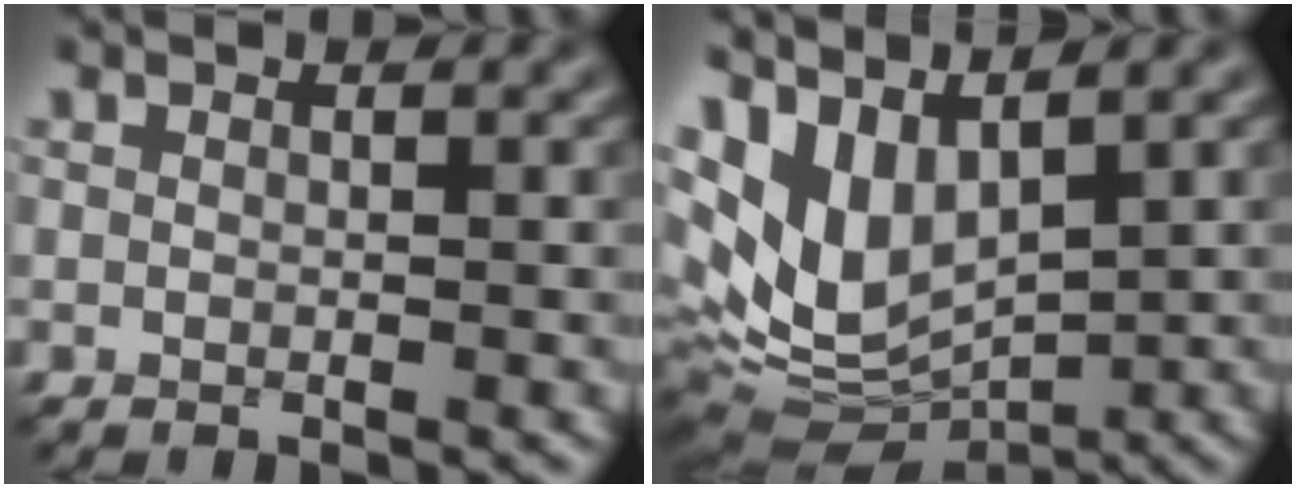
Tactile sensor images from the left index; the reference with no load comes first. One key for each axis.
{"total": 8.0, "fx": 2.5, "fy": 4.5, "fz": 6.1, "tx": -0.128, "ty": -0.011, "tz": 0.066}